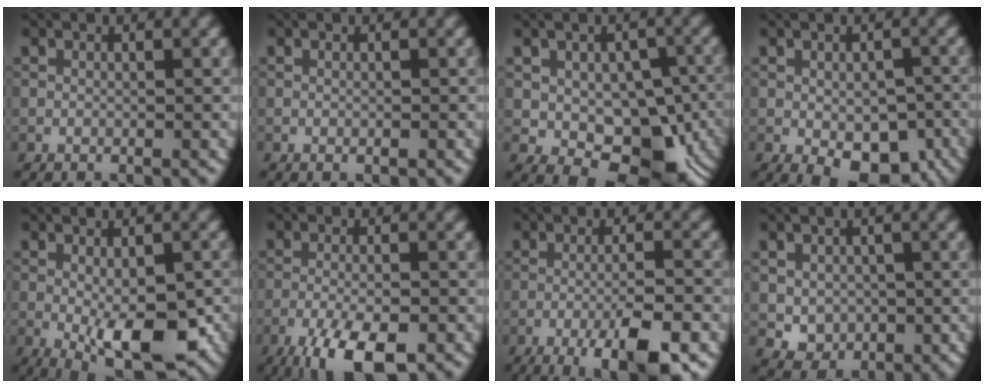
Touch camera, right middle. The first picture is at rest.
{"total": 0.0}
{"total": 10.6, "force": [-2.3, 7.2, 7.3], "torque": [-0.082, -0.009, -0.021]}
{"total": 7.0, "force": [-3.0, 3.6, 5.2], "torque": [-0.076, -0.019, -0.035]}
{"total": 8.6, "force": [-2.9, 3.3, 7.4], "torque": [-0.113, -0.020, -0.034]}
{"total": 7.8, "force": [-5.0, 2.3, 5.5], "torque": [-0.105, -0.023, -0.089]}
{"total": 7.3, "force": [-4.1, 1.5, 5.9], "torque": [-0.090, 0.001, -0.064]}
{"total": 3.4, "force": [-0.3, 2.9, 1.8], "torque": [-0.034, -0.011, 0.001]}